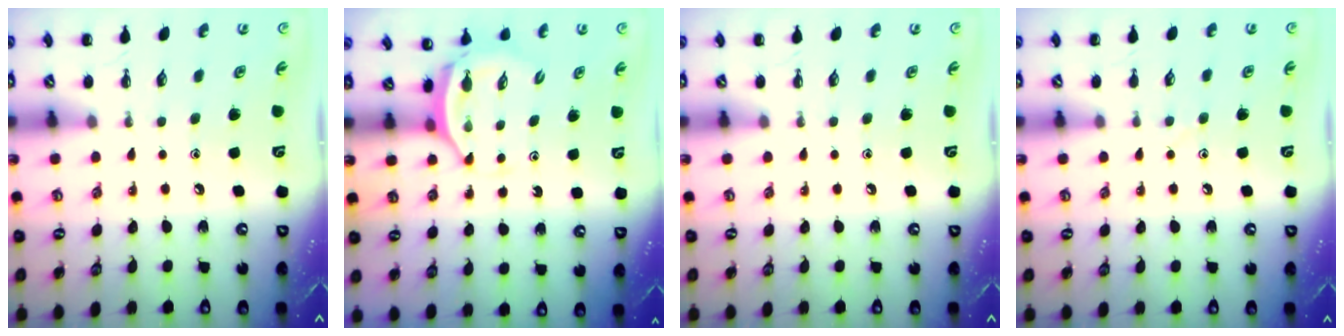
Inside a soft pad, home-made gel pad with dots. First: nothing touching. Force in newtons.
{"total": 4.3, "press": 4.3, "slide": 0.2}
{"total": 0.0}
{"total": 4.8, "press": 4.6, "slide": 1.0}